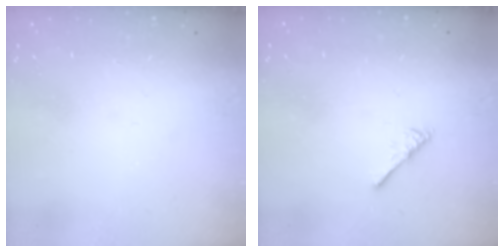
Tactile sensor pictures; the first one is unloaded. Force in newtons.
{"total": 2.9, "press": 2.9, "slide": 0.5}